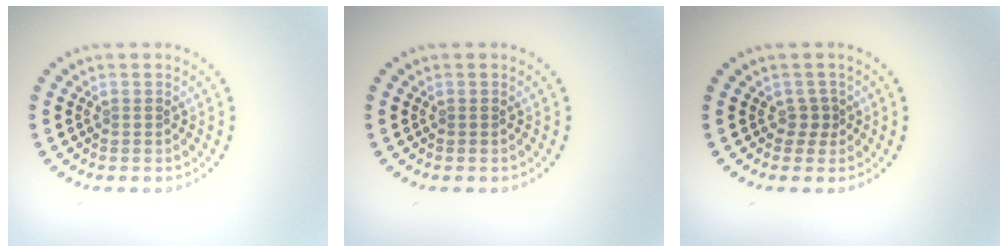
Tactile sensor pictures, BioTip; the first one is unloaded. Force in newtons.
{"total": 0.0}
{"total": 1.1, "press": 0.8, "slide": 0.8}